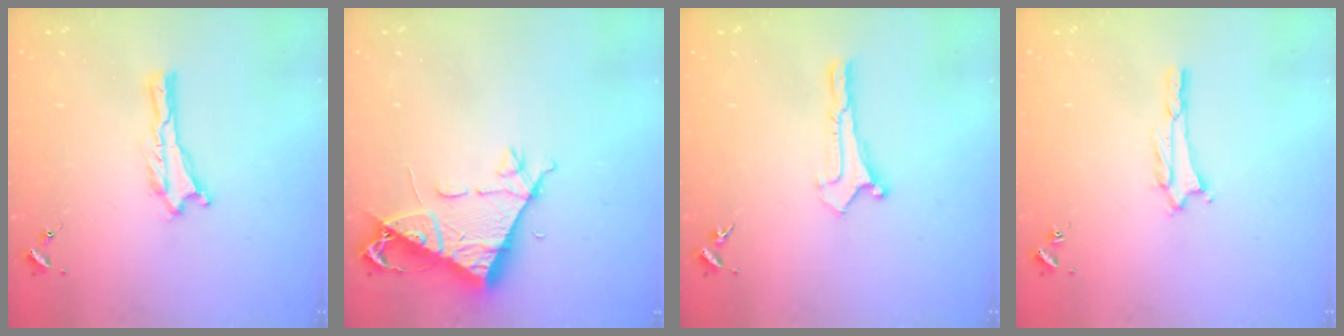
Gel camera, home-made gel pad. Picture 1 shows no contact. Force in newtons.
{"total": 8.2, "press": 8.1, "slide": 1.2}
{"total": 0.0}
{"total": 1.5, "press": 1.5, "slide": 0.3}